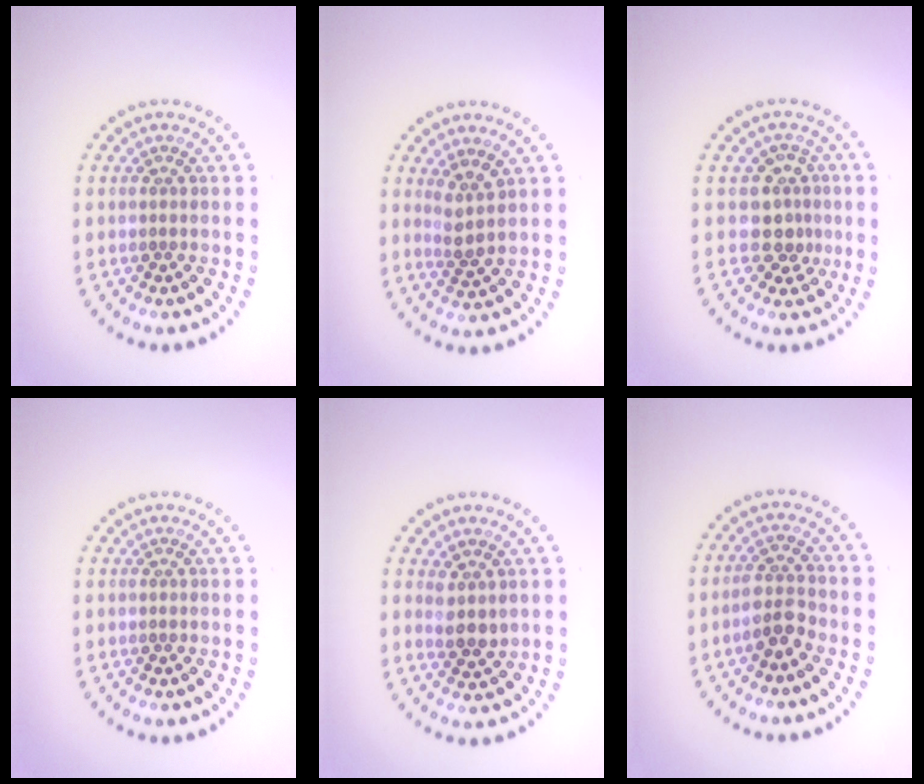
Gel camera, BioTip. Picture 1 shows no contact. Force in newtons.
{"total": 2.2, "press": 1.7, "slide": 1.4}
{"total": 2.9, "press": 2.4, "slide": 1.6}
{"total": 0.0}
{"total": 1.9, "press": 1.7, "slide": 0.8}
{"total": 2.5, "press": 2.3, "slide": 1.0}